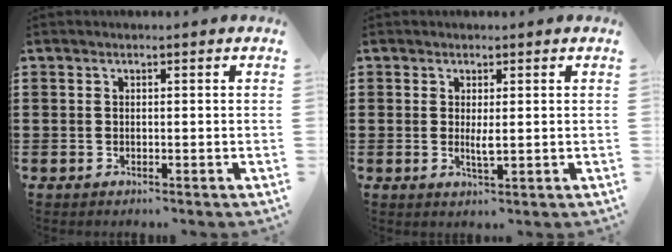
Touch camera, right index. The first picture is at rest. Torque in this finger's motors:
{"motor_torque": [0.03, 0.41, 0.44, 0.10]}